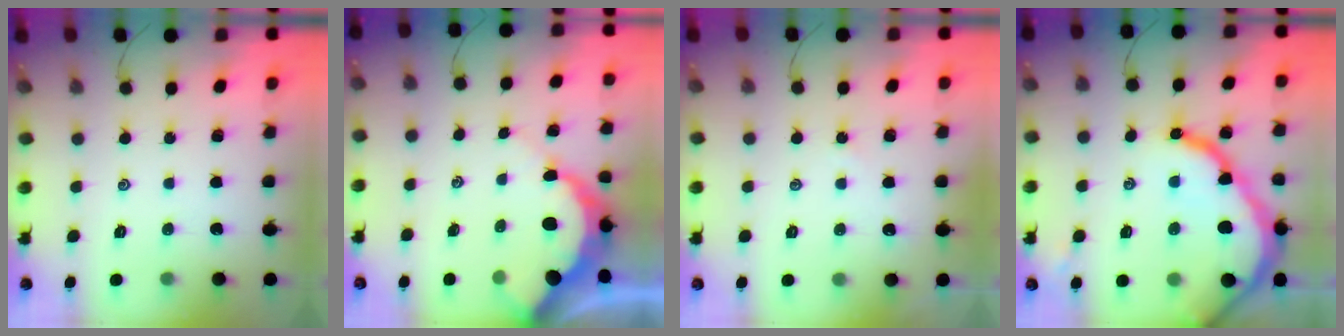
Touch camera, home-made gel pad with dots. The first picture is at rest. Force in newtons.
{"total": 7.5, "press": 7.4, "slide": 0.9}
{"total": 2.2, "press": 2.2, "slide": 0.5}
{"total": 19.6, "press": 19.6, "slide": 1.6}